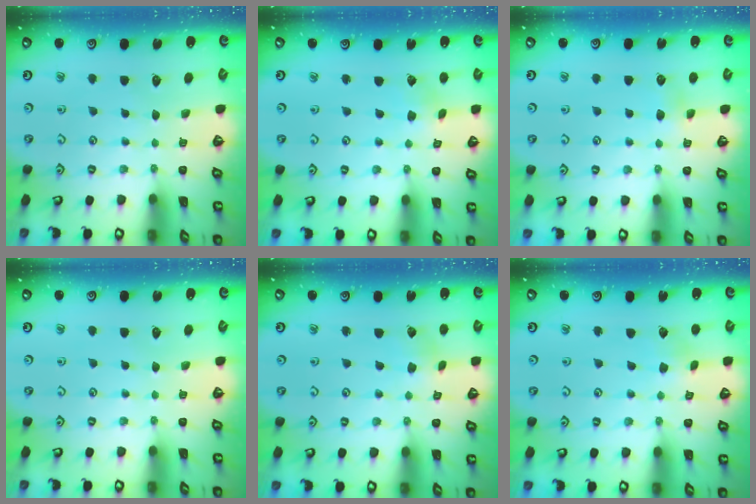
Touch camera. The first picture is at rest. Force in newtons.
{"total": 1.5, "press": 1.5, "slide": 0.2}
{"total": 3.7, "press": 3.7, "slide": 0.6}
{"total": 0.0}
{"total": 2.6, "press": 2.5, "slide": 0.5}
{"total": 2.9, "press": 2.9, "slide": 0.4}